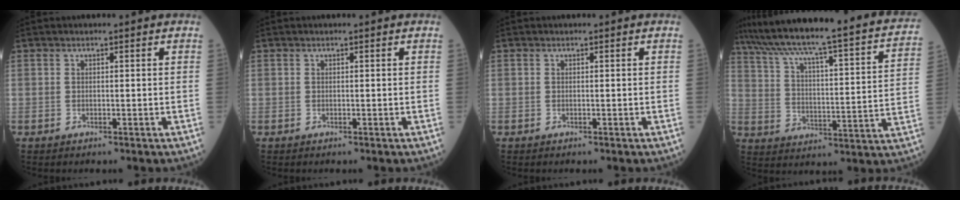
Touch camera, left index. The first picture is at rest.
{"total": 0.0}
{"total": 0.0}
{"total": 30.9, "force": [26.6, 2.8, 15.5], "torque": [-0.248, -0.033, 0.349]}